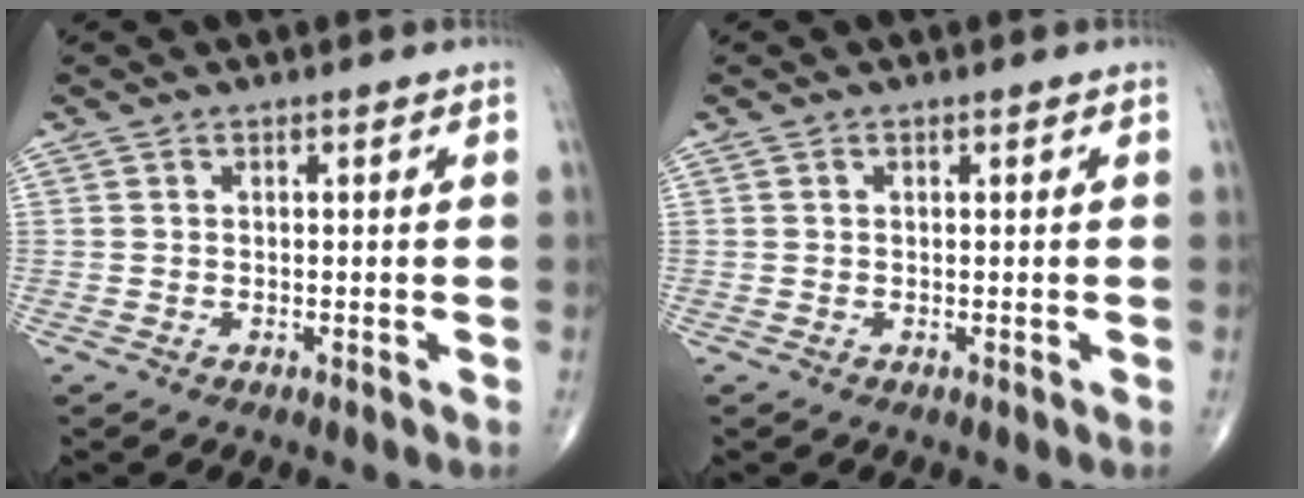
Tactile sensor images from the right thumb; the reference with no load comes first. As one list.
[{"total": 0.0}]